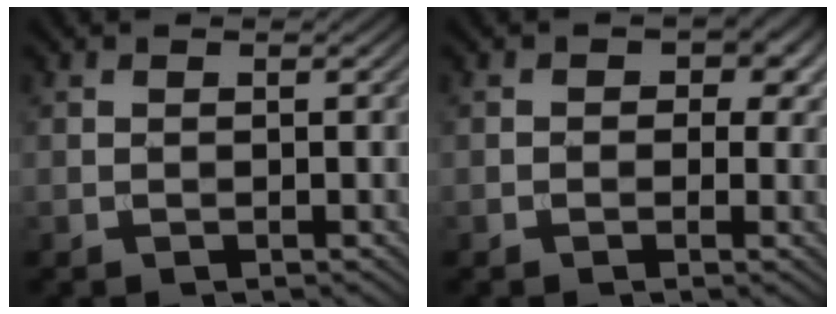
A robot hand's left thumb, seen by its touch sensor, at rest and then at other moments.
{"total": 3.3, "force": [0.7, 2.7, 1.8], "torque": [-0.024, 0.001, 0.001]}